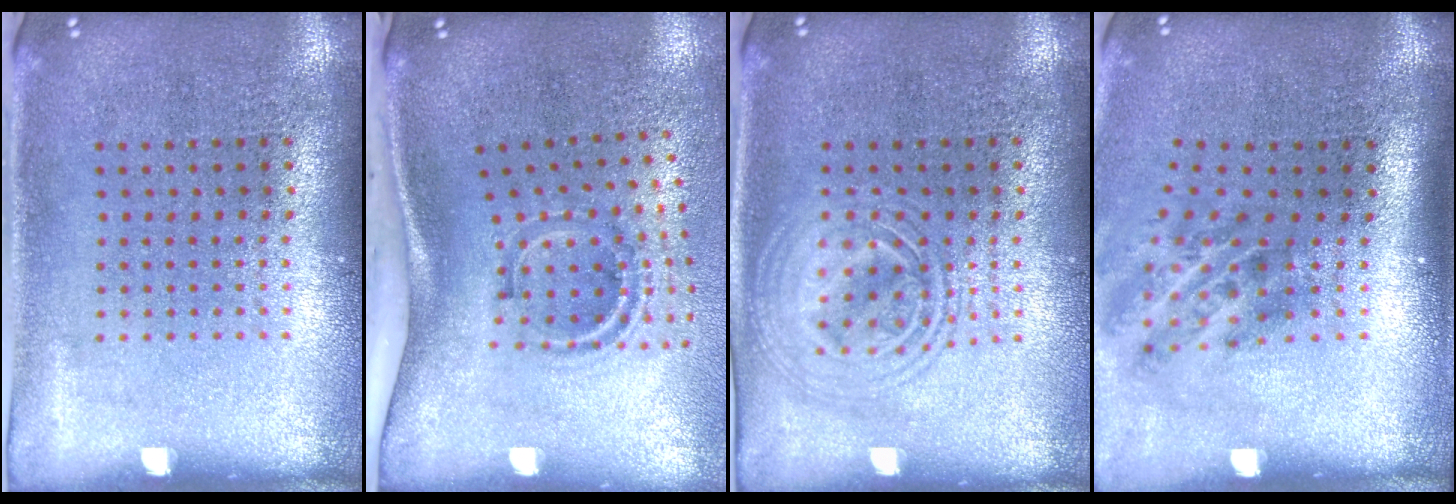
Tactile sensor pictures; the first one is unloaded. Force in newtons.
{"total": 1.9, "press": 1.2, "slide": 1.5}
{"total": 3.0, "press": 3.0, "slide": 0.4}
{"total": 2.0, "press": 1.3, "slide": 1.5}